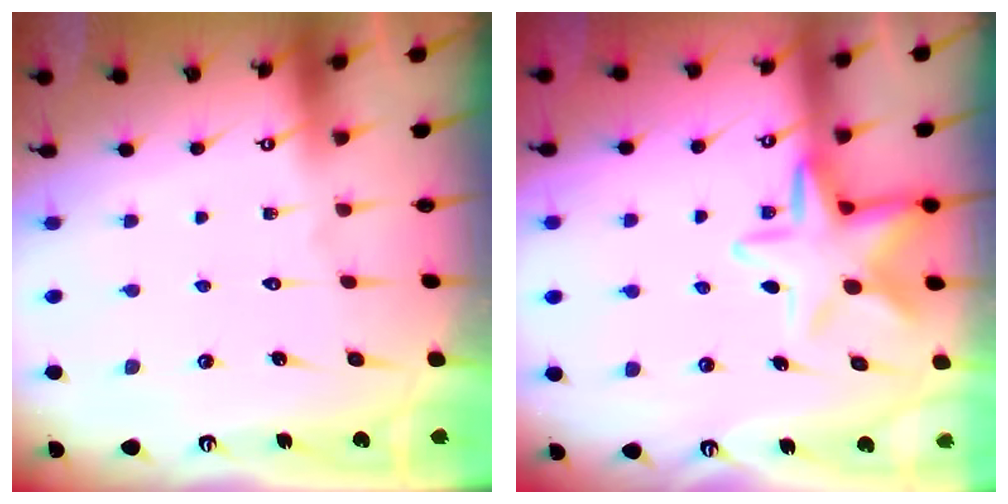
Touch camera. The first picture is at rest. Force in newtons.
{"total": 10.9, "press": 10.8, "slide": 1.7}